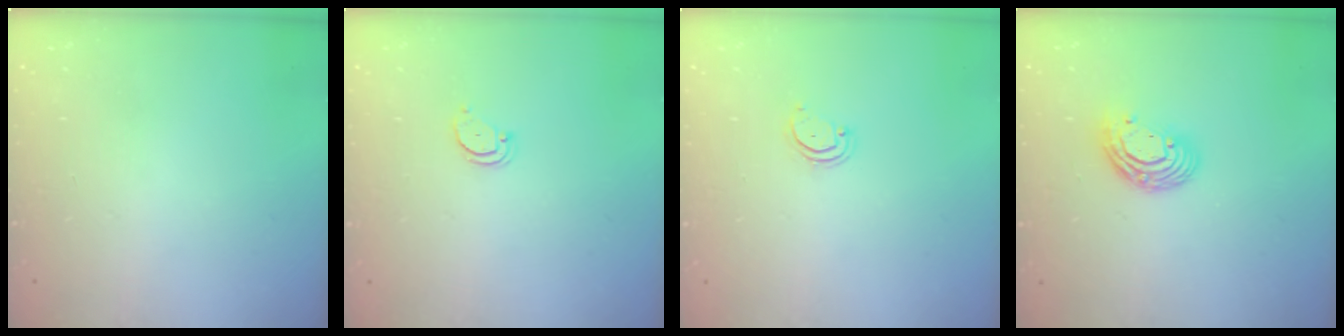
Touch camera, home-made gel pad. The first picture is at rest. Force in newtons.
{"total": 2.4, "press": 2.4, "slide": 0.2}
{"total": 3.0, "press": 3.0, "slide": 0.2}
{"total": 9.5, "press": 9.5, "slide": 0.6}